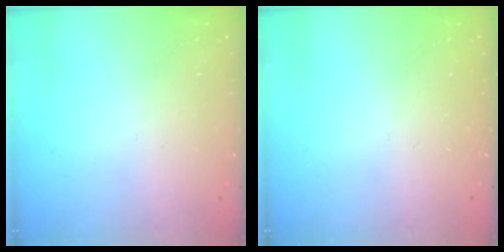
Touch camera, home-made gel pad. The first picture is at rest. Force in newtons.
{"total": 0.0}